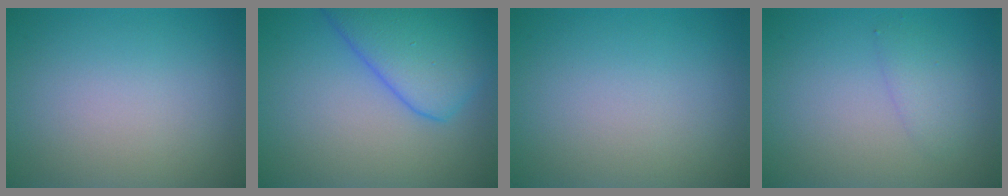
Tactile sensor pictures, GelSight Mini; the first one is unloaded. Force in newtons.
{"total": 6.9, "press": 6.9, "slide": 0.5}
{"total": 0.0}
{"total": 1.5, "press": 1.5, "slide": 0.1}